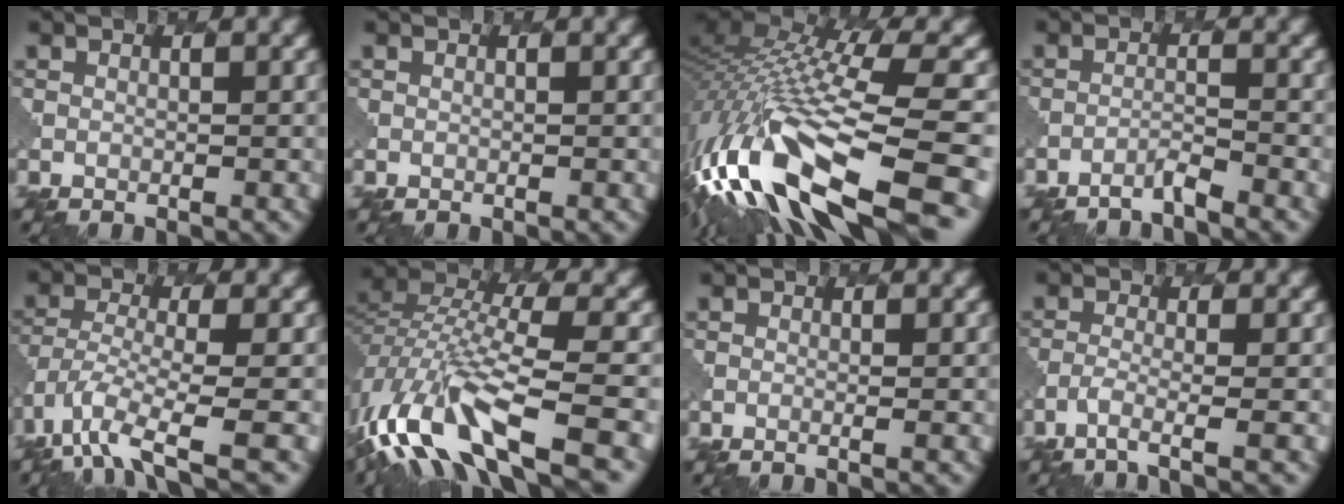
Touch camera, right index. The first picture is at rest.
{"total": 0.0}
{"total": 15.9, "force": [-5.7, 4.8, 14.0], "torque": [-0.290, 0.011, -0.092]}
{"total": 1.5, "force": [-1.5, -0.2, 0.2], "torque": [-0.003, 0.007, -0.041]}
{"total": 6.2, "force": [-3.5, 1.9, 4.8], "torque": [-0.101, -0.008, -0.074]}
{"total": 12.6, "force": [-6.9, 4.5, 9.6], "torque": [-0.214, 0.004, -0.126]}
{"total": 1.2, "force": [-0.1, 0.6, 1.0], "torque": [0.001, 0.002, -0.015]}
{"total": 2.6, "force": [-1.7, 0.3, 2.0], "torque": [-0.035, 0.002, -0.054]}